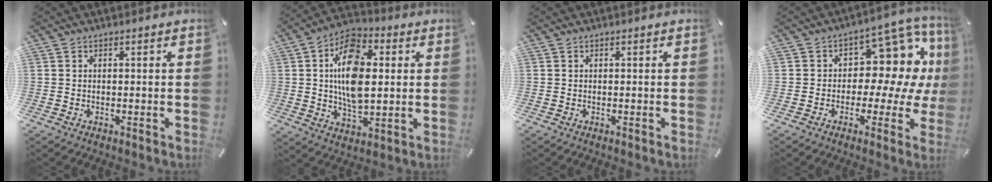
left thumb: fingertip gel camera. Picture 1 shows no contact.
{"total": 14.9, "force": [1.7, 9.1, 11.7], "torque": [-0.218, 0.002, 0.026]}
{"total": 0.0}
{"total": 12.1, "force": [3.8, 8.1, 8.1], "torque": [-0.105, -0.042, 0.066]}